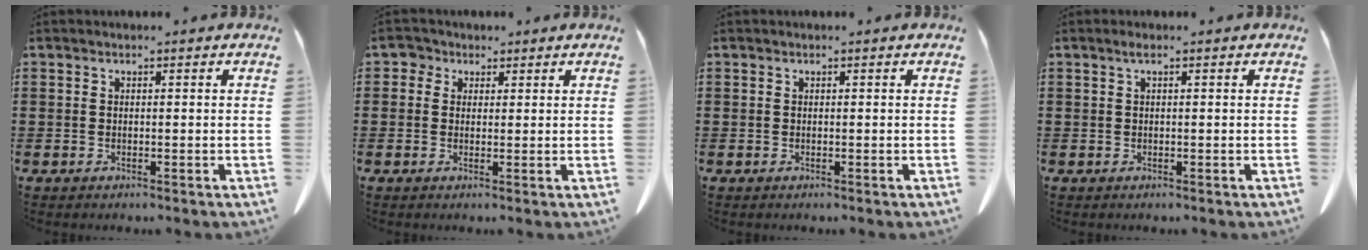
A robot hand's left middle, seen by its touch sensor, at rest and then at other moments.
{"total": 2.1, "force": [1.2, 1.7, 0.5], "torque": [-0.019, 0.009, 0.020]}
{"total": 0.0}
{"total": 0.8, "force": [0.2, 0.0, 0.8], "torque": [-0.015, 0.001, 0.004]}